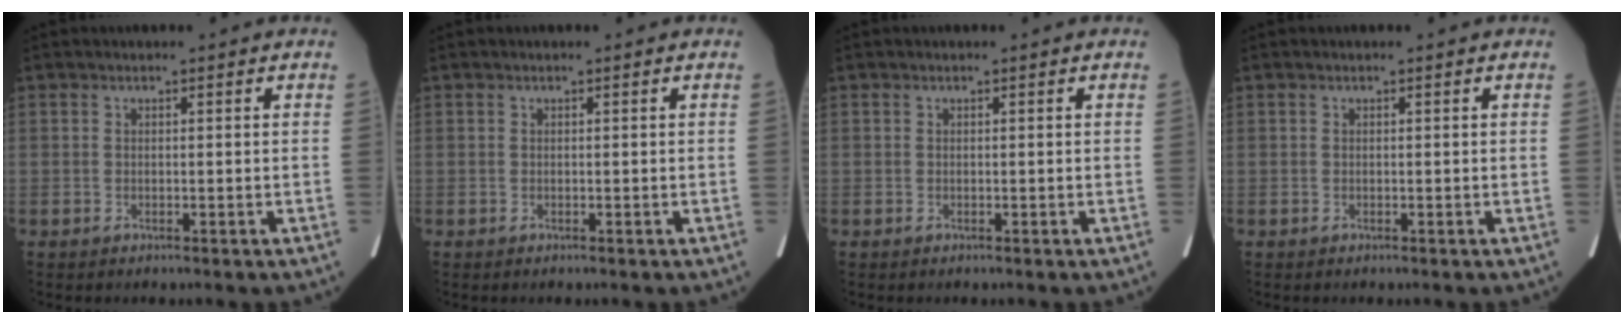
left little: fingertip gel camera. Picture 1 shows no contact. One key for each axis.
{"total": 0.0}
{"total": 0.0}
{"total": 0.0}